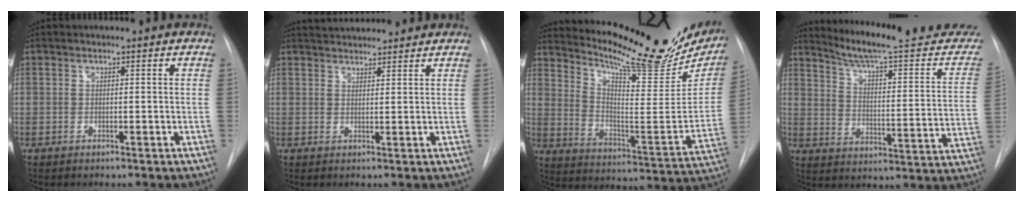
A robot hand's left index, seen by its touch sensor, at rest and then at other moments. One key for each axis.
{"total": 6.1, "fx": 5.8, "fy": 0.8, "fz": 1.5, "tx": -0.026, "ty": 0.031, "tz": 0.085}
{"total": 24.5, "fx": 21.4, "fy": 4.6, "fz": 11.0, "tx": -0.172, "ty": -0.072, "tz": 0.291}
{"total": 23.3, "fx": 21.3, "fy": 1.7, "fz": 9.3, "tx": -0.123, "ty": -0.077, "tz": 0.275}